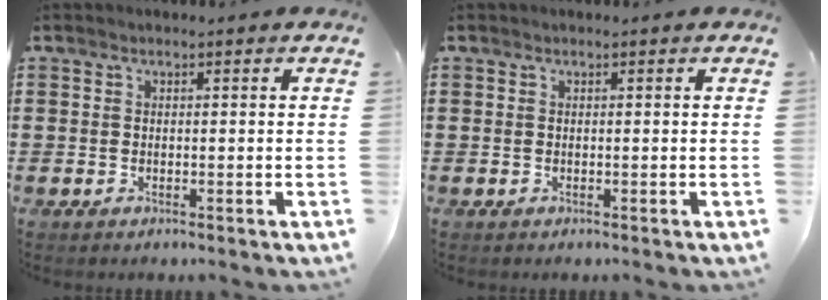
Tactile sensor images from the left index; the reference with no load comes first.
{"total": 0.0}